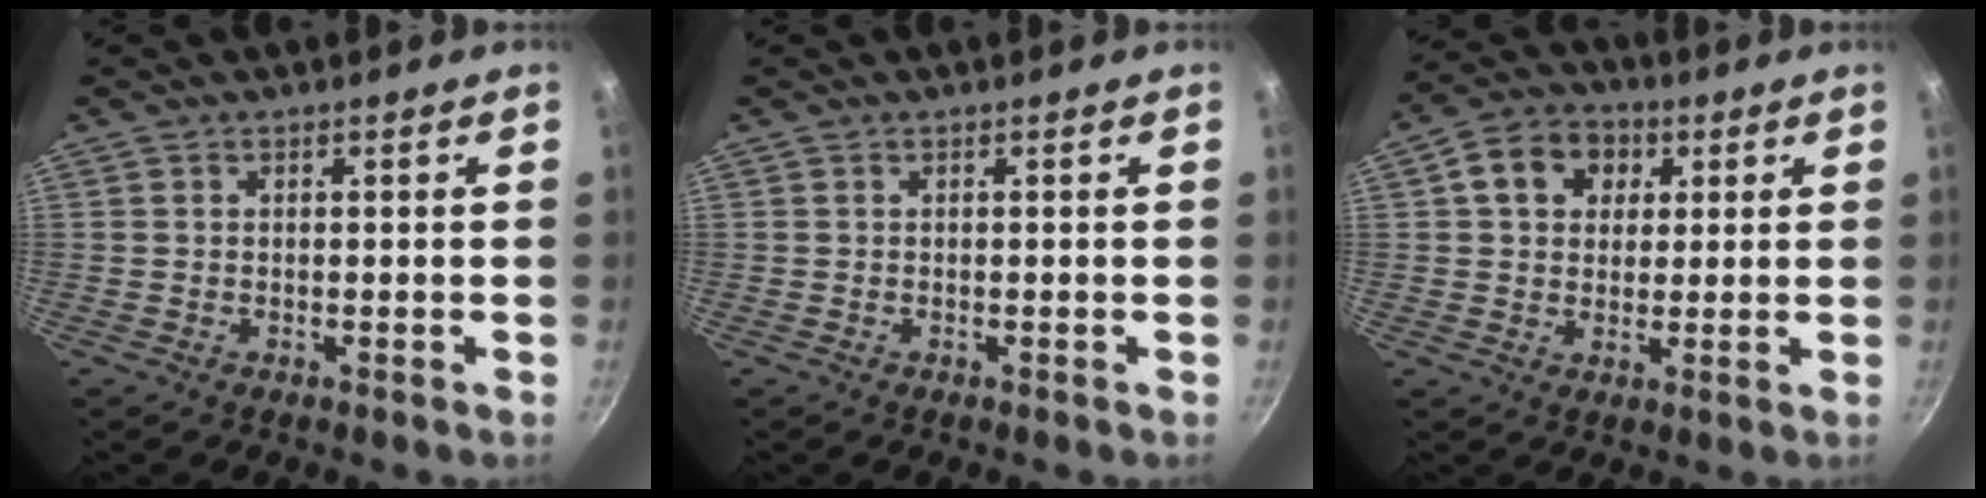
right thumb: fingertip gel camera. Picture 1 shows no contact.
{"total": 0.0}
{"total": 9.7, "force": [3.1, 7.7, 5.0], "torque": [-0.060, 0.006, 0.036]}